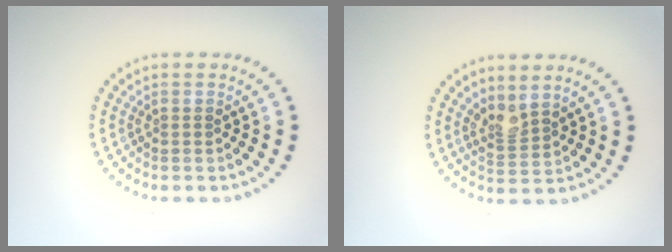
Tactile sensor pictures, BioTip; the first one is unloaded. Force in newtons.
{"total": 2.1, "press": 1.5, "slide": 1.4}